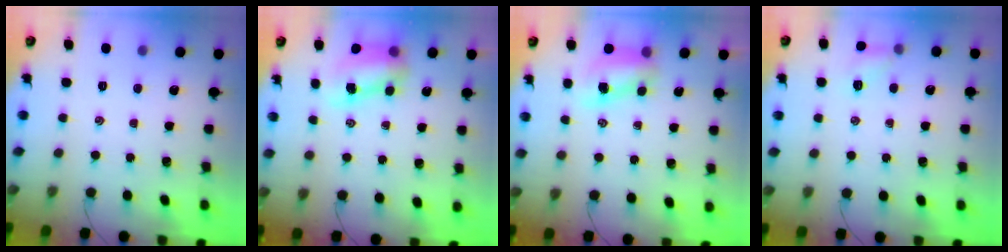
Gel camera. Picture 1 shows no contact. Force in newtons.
{"total": 7.9, "press": 7.8, "slide": 1.3}
{"total": 7.5, "press": 7.4, "slide": 1.0}
{"total": 5.3, "press": 5.1, "slide": 1.3}